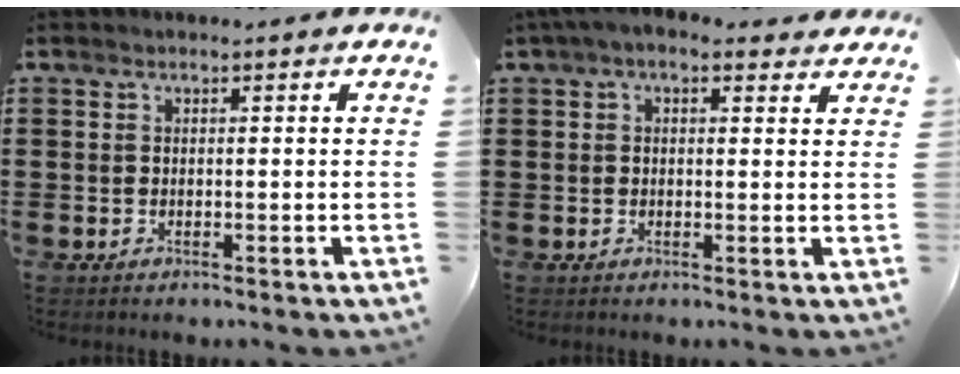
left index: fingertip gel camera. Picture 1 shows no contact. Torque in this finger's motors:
{"motor_torque": [2.14, 0.00, 0.83, 0.18]}